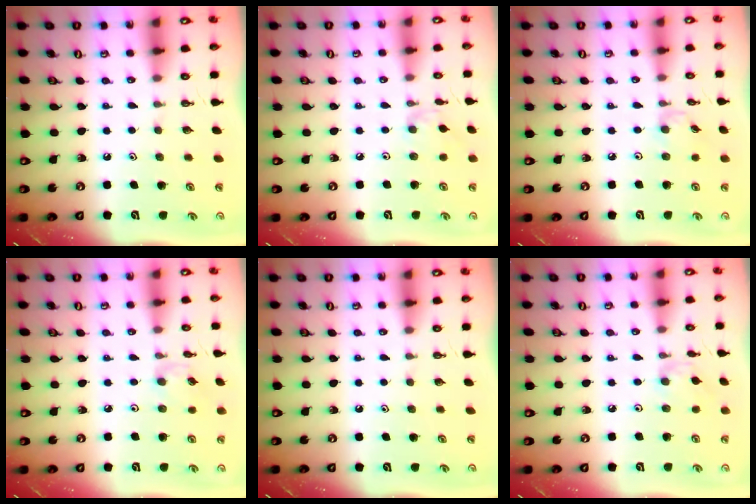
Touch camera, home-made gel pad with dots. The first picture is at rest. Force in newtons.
{"total": 2.8, "press": 2.7, "slide": 0.6}
{"total": 2.3, "press": 2.3, "slide": 0.3}
{"total": 2.5, "press": 2.5, "slide": 0.3}
{"total": 0.0}
{"total": 2.7, "press": 2.7, "slide": 0.6}